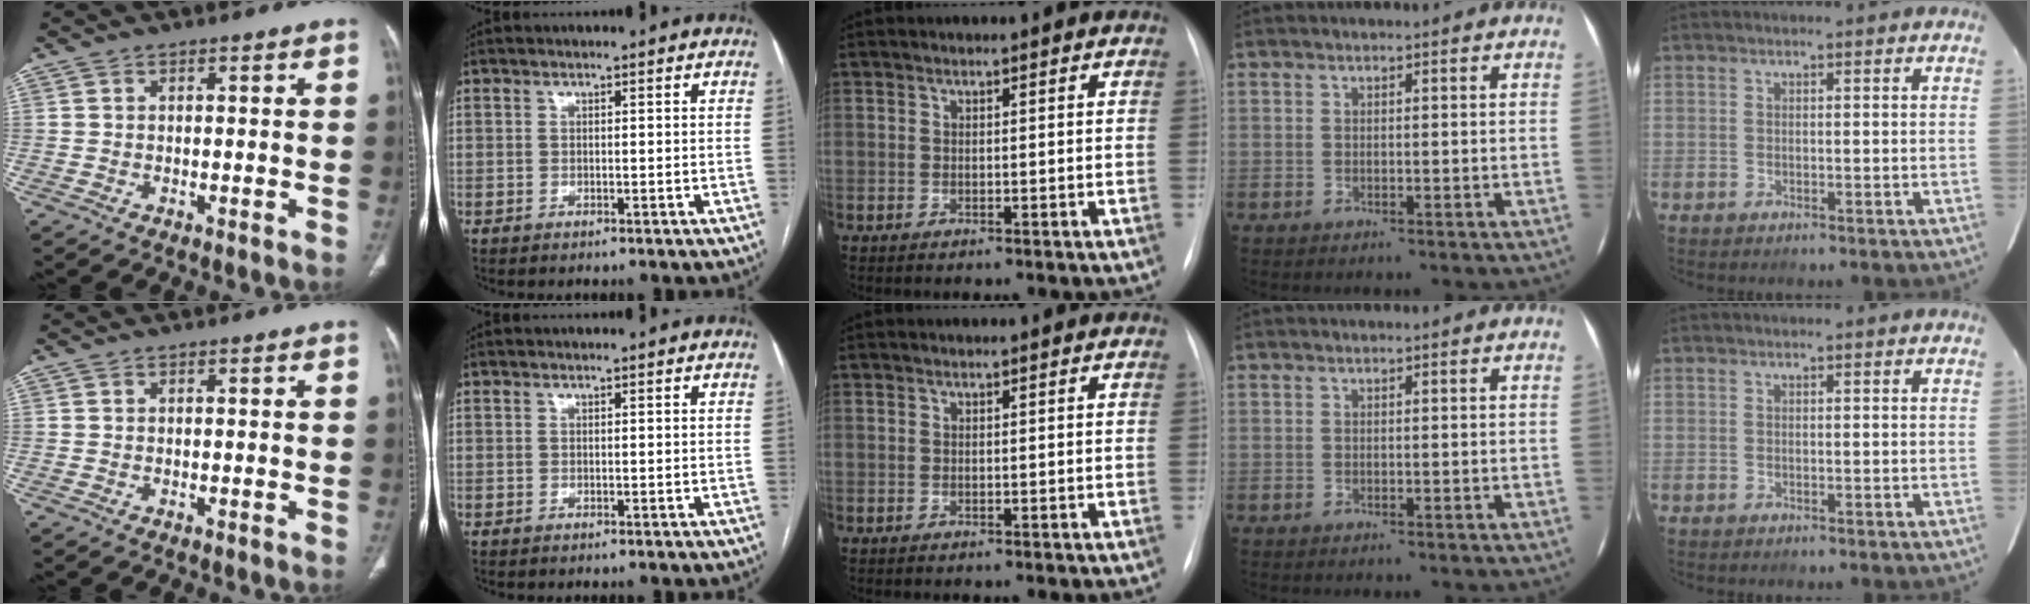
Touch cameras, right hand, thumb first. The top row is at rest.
{}